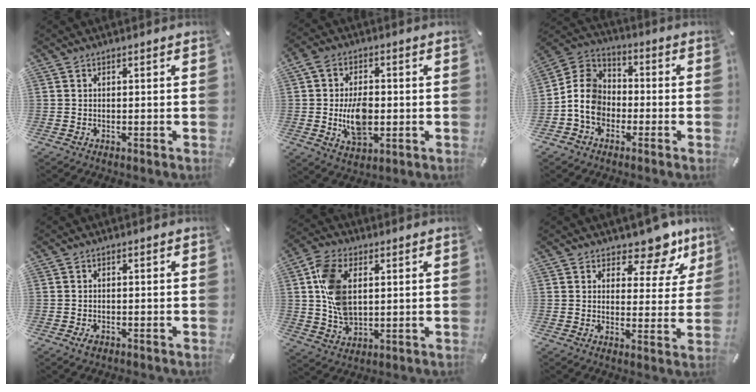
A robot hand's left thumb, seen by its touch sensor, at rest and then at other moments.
{"total": 10.8, "force": [-0.9, 6.9, 8.3], "torque": [-0.149, -0.003, -0.016]}
{"total": 9.7, "force": [-2.6, 8.2, 4.5], "torque": [-0.120, 0.025, -0.050]}
{"total": 1.4, "force": [-0.8, 0.8, 0.8], "torque": [-0.023, -0.001, -0.016]}
{"total": 11.1, "force": [2.4, 7.3, 8.1], "torque": [-0.186, -0.001, 0.043]}
{"total": 10.3, "force": [7.8, 4.7, 4.8], "torque": [-0.052, -0.061, 0.133]}